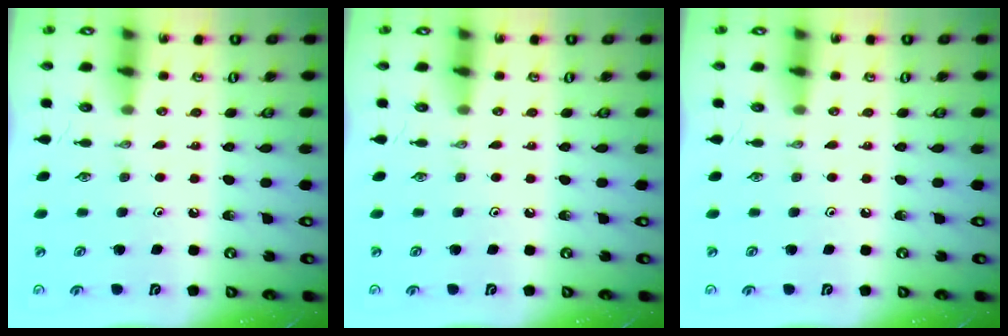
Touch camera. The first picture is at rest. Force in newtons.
{"total": 0.0}
{"total": 0.0}